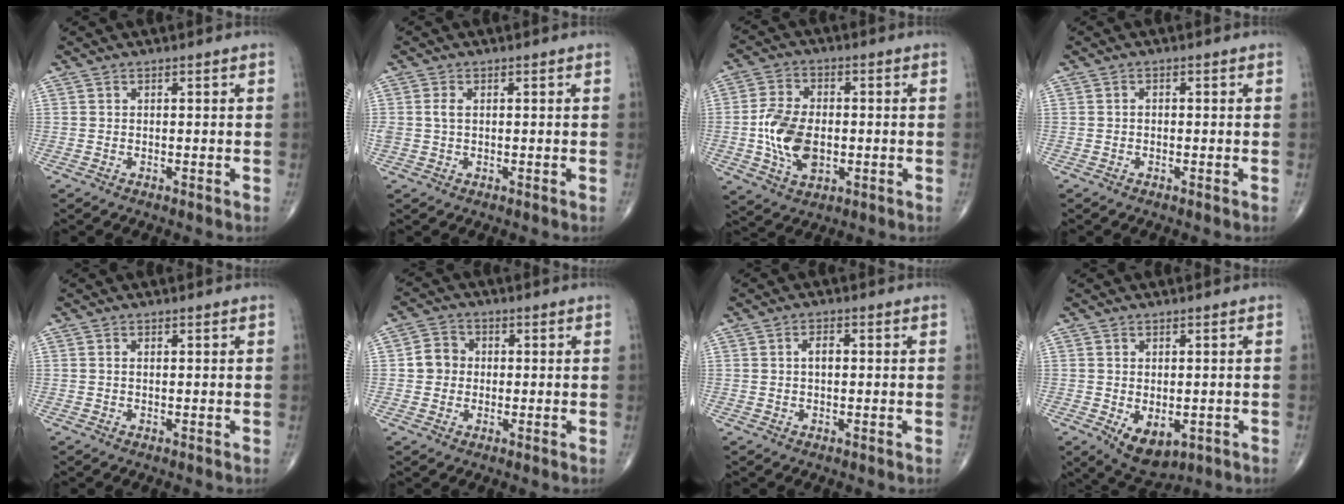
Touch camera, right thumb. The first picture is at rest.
{"total": 2.0, "force": [0.2, 1.3, 1.5], "torque": [-0.039, 0.003, 0.004]}
{"total": 11.6, "force": [-1.4, 7.3, 9.0], "torque": [-0.161, 0.004, -0.026]}
{"total": 0.7, "force": [-0.3, 0.5, 0.3], "torque": [0.000, 0.004, -0.008]}
{"total": 0.6, "force": [0.1, 0.3, 0.5], "torque": [-0.016, 0.003, 0.004]}
{"total": 4.9, "force": [0.1, 4.5, 1.9], "torque": [-0.015, 0.009, -0.006]}
{"total": 2.2, "force": [0.1, 1.2, 1.8], "torque": [-0.029, 0.007, -0.001]}
{"total": 7.2, "force": [-2.0, 4.3, 5.4], "torque": [-0.070, -0.007, -0.016]}